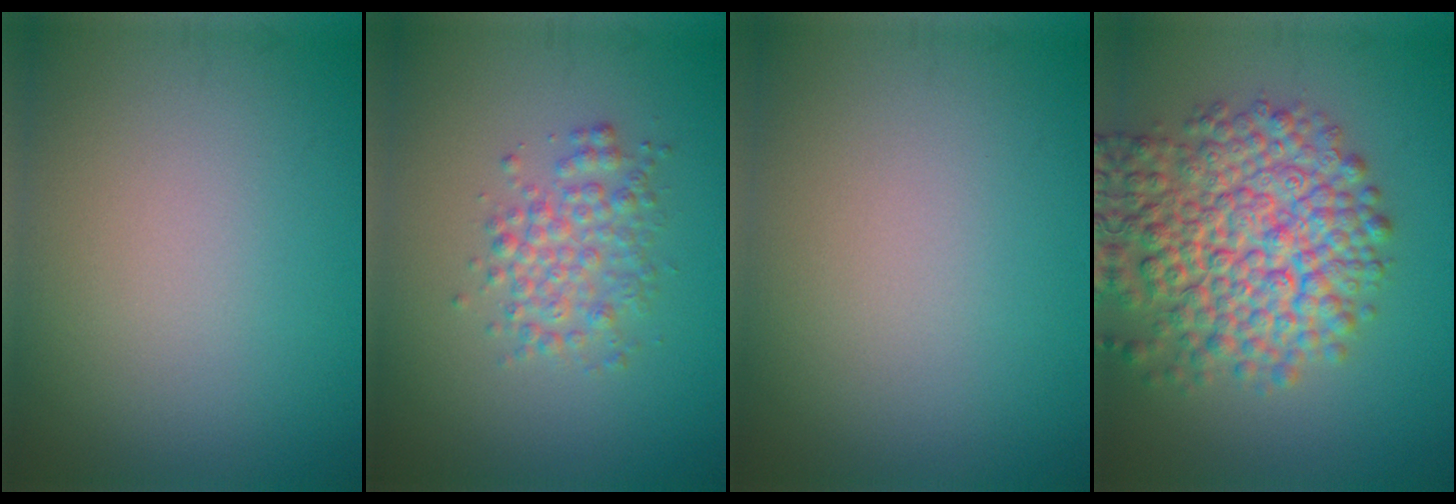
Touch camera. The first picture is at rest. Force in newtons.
{"total": 2.7, "press": 2.7, "slide": 0.0}
{"total": 0.0}
{"total": 9.2, "press": 9.2, "slide": 0.4}